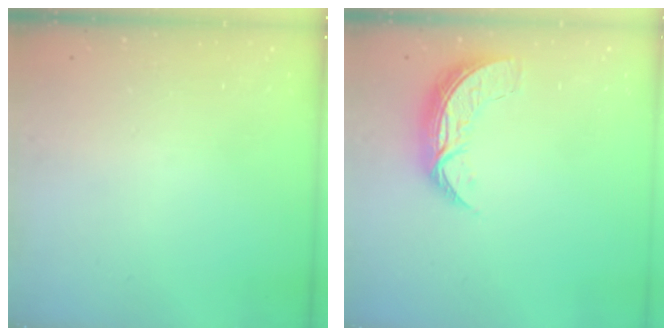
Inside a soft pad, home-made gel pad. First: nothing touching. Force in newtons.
{"total": 7.8, "press": 7.8, "slide": 0.7}